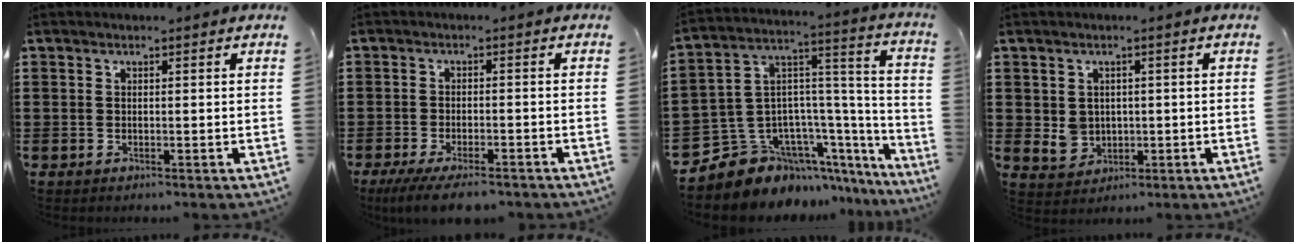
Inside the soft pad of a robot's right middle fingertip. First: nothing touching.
{"total": 4.5, "force": [-3.8, 0.6, 2.3], "torque": [-0.056, -0.011, -0.076]}
{"total": 9.5, "force": [-7.4, 5.9, 1.1], "torque": [-0.059, -0.007, -0.143]}
{"total": 3.4, "force": [0.2, 3.2, 1.2], "torque": [-0.026, 0.006, 0.002]}